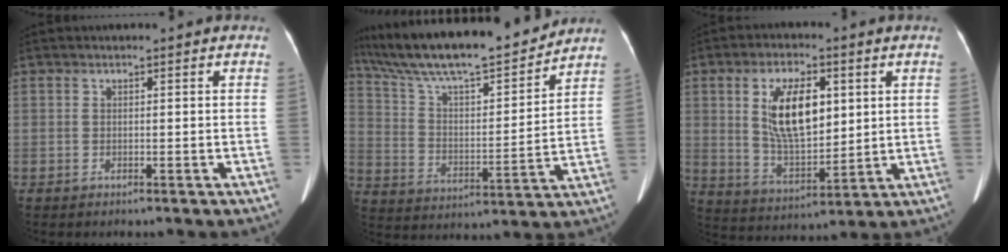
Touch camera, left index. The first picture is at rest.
{"total": 20.5, "force": [18.1, 2.2, 9.4], "torque": [-0.177, 0.004, 0.301]}
{"total": 12.0, "force": [3.0, 5.4, 10.3], "torque": [-0.204, 0.003, 0.063]}